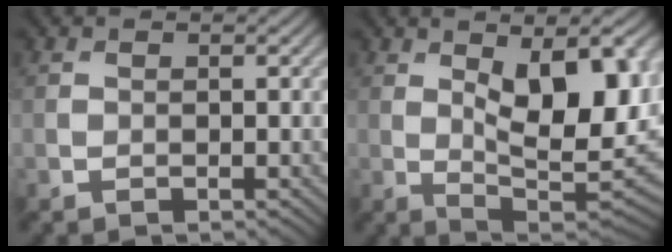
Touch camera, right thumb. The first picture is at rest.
{"total": 14.3, "force": [3.2, 5.8, 12.6], "torque": [-0.190, 0.005, 0.050]}